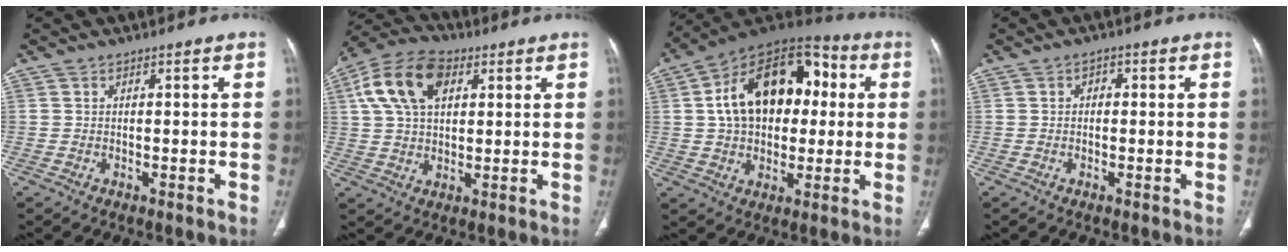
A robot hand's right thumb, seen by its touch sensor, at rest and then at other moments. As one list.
[{"total": 13.3, "force": [4.6, 8.2, 9.4], "torque": [-0.174, 0.014, 0.080]}, {"total": 22.1, "force": [3.3, 14.4, 16.4], "torque": [-0.236, 0.028, 0.048]}, {"total": 1.5, "force": [0.2, 1.1, 1.0], "torque": [-0.008, 0.007, 0.001]}]